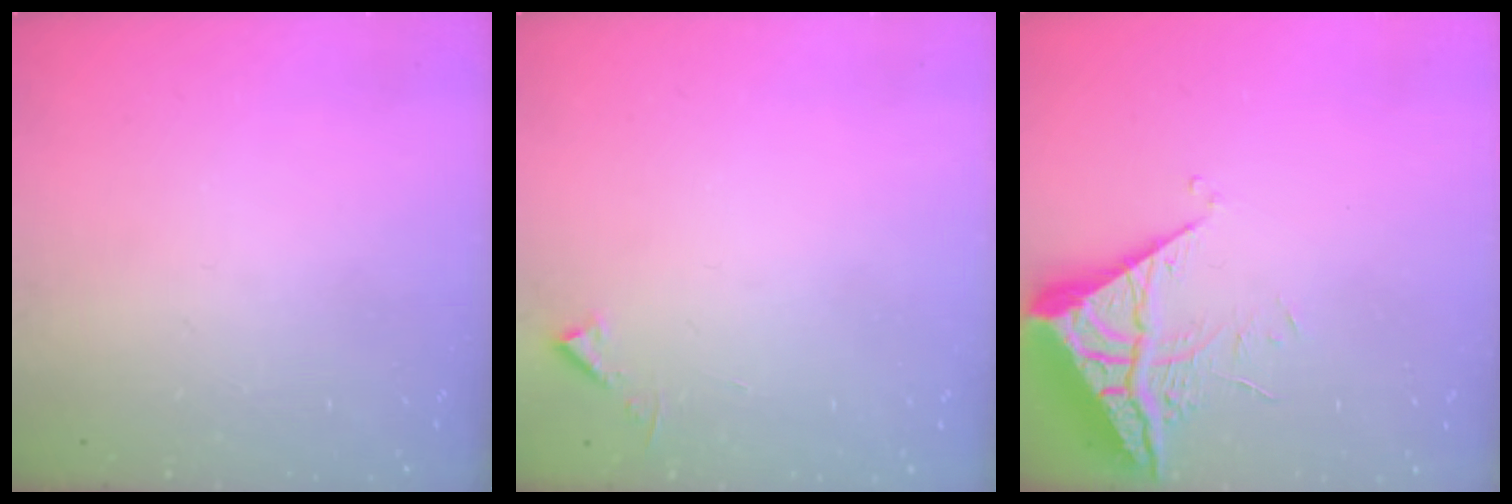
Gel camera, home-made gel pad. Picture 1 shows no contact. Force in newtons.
{"total": 4.0, "press": 4.0, "slide": 0.4}
{"total": 6.6, "press": 6.6, "slide": 0.6}